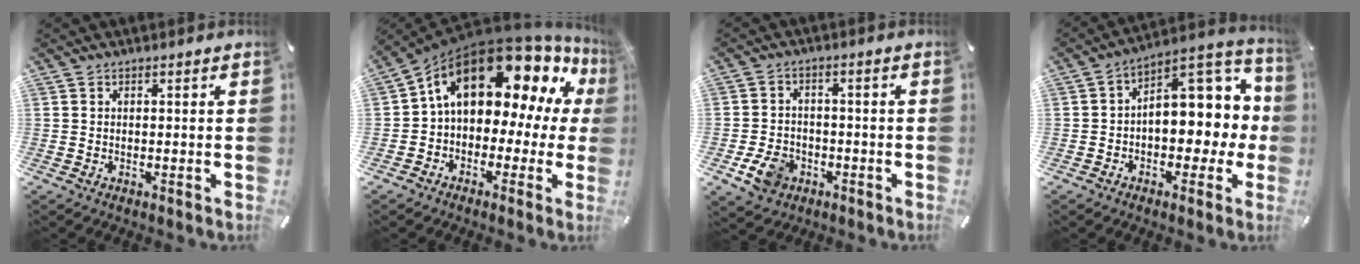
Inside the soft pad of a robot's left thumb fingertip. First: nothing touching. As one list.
[{"total": 20.1, "force": [9.5, 12.1, 12.9], "torque": [-0.198, -0.064, 0.165]}, {"total": 7.1, "force": [-3.0, 5.5, 3.2], "torque": [-0.067, 0.011, -0.055]}, {"total": 12.4, "force": [2.7, 8.5, 8.6], "torque": [-0.088, -0.034, 0.050]}]